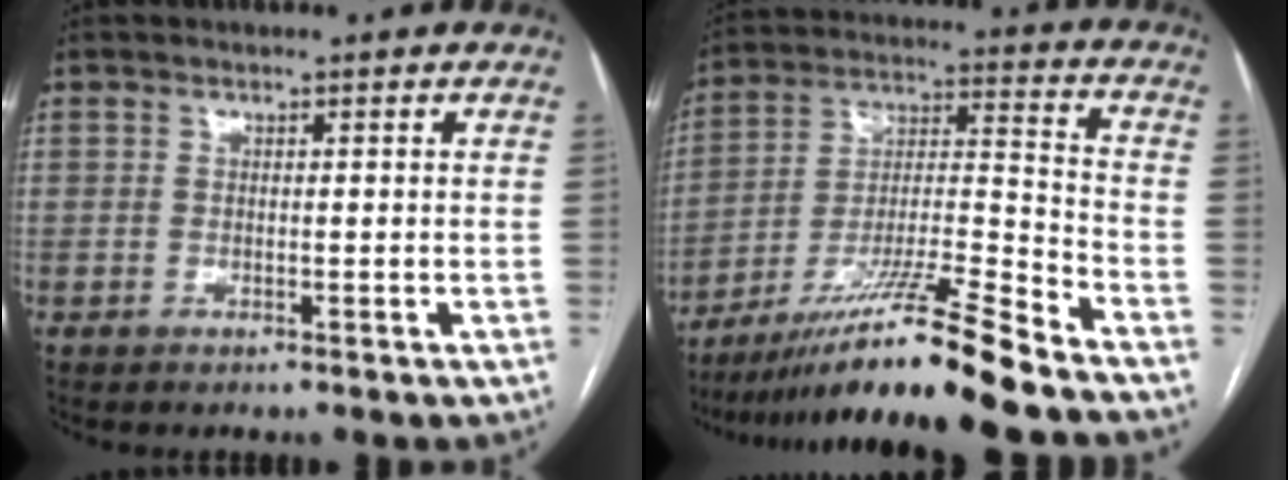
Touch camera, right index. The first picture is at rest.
{"total": 17.3, "force": [-13.8, -1.7, 10.4], "torque": [-0.197, -0.011, -0.245]}